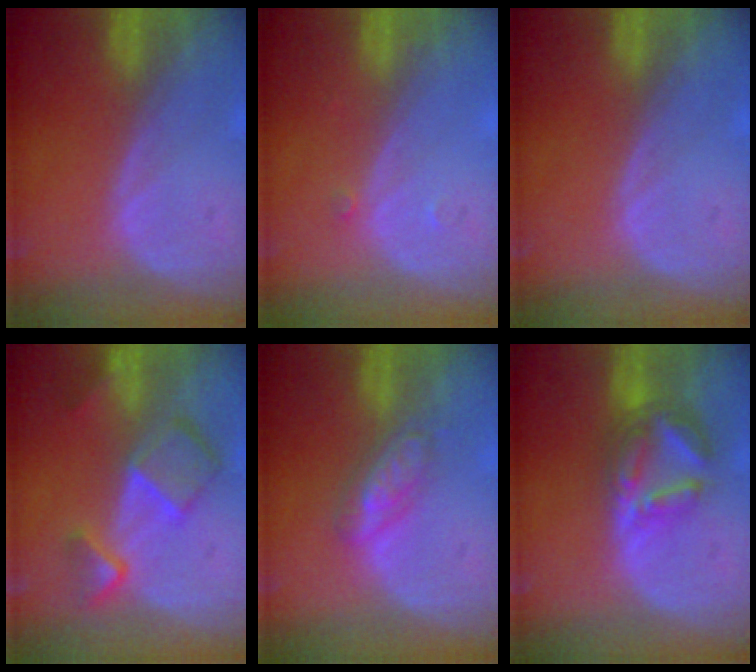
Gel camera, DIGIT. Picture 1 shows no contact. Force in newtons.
{"total": 0.7, "press": 0.7, "slide": 0.1}
{"total": 0.0}
{"total": 7.8, "press": 6.7, "slide": 3.9}
{"total": 4.6, "press": 4.5, "slide": 1.2}
{"total": 7.2, "press": 6.2, "slide": 3.5}